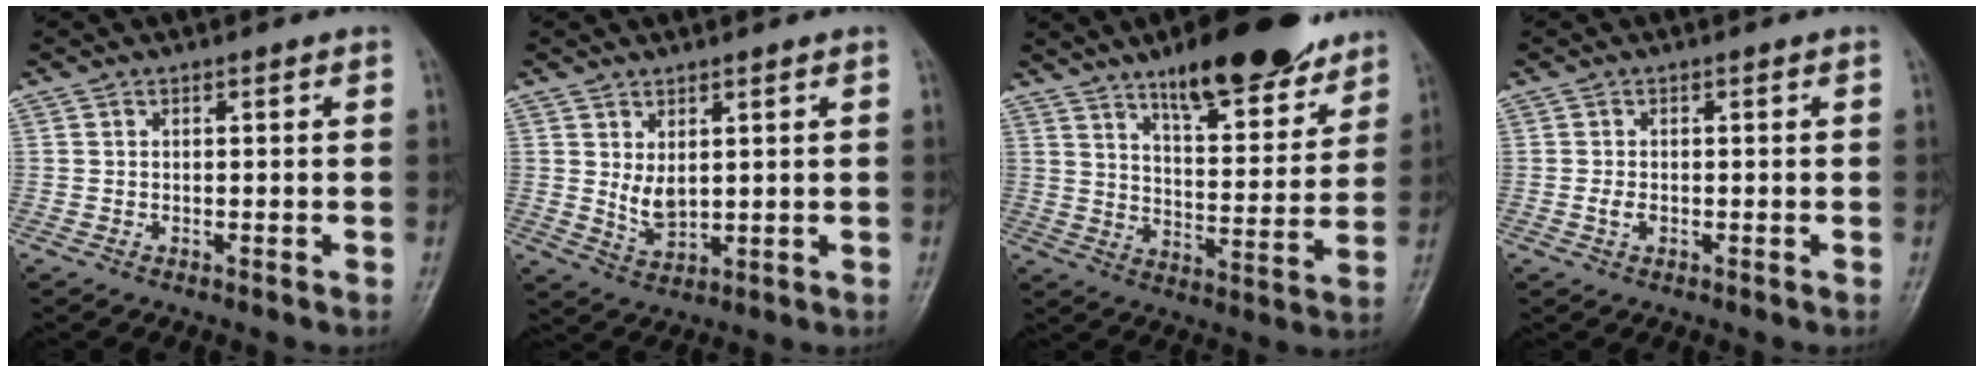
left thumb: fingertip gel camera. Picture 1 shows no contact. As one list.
[{"total": 4.7, "force": [1.4, 2.5, 3.7], "torque": [-0.057, -0.019, 0.035]}, {"total": 18.0, "force": [12.8, 5.7, 11.2], "torque": [-0.119, -0.070, 0.198]}, {"total": 1.6, "force": [-0.3, 1.0, 1.2], "torque": [-0.025, 0.000, -0.008]}]